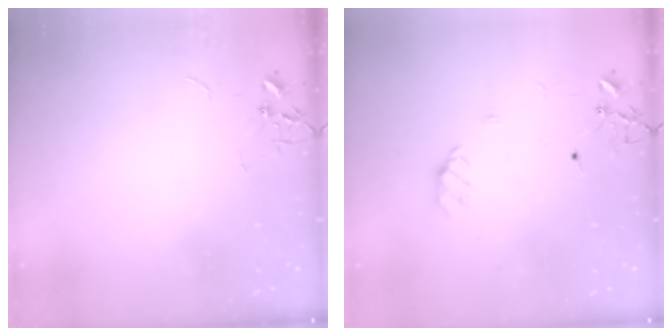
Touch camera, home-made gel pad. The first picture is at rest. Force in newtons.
{"total": 6.9, "press": 6.9, "slide": 0.7}